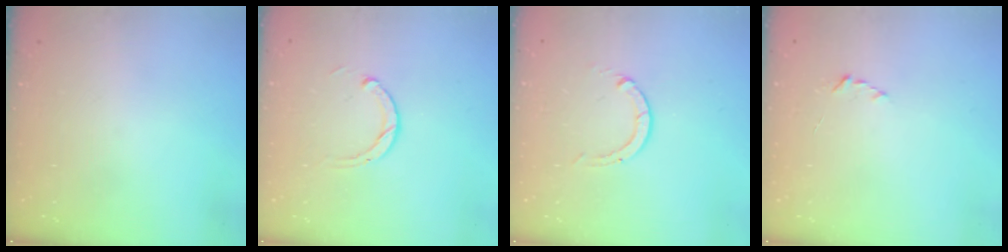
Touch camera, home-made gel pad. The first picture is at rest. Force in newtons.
{"total": 2.3, "press": 2.3, "slide": 0.3}
{"total": 0.0}
{"total": 1.9, "press": 1.9, "slide": 0.2}